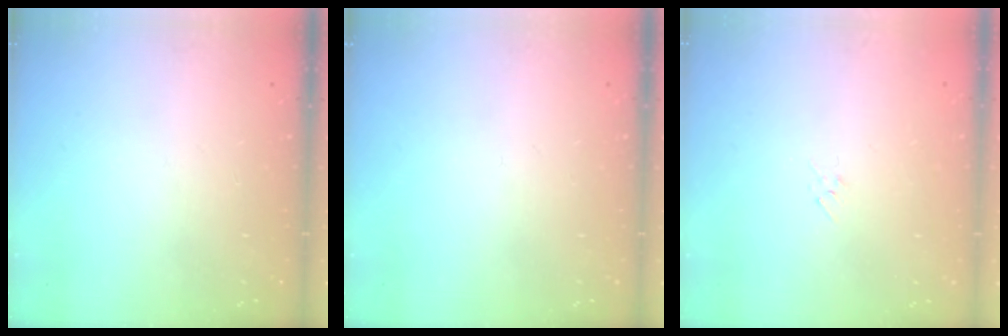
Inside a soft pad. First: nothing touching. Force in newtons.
{"total": 0.0}
{"total": 2.9, "press": 2.9, "slide": 0.6}